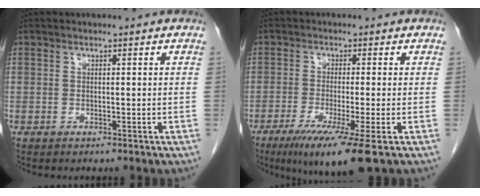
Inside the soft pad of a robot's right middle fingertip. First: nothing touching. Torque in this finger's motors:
{"motor_torque": [1.41, -0.73, 0.48, 0.15]}